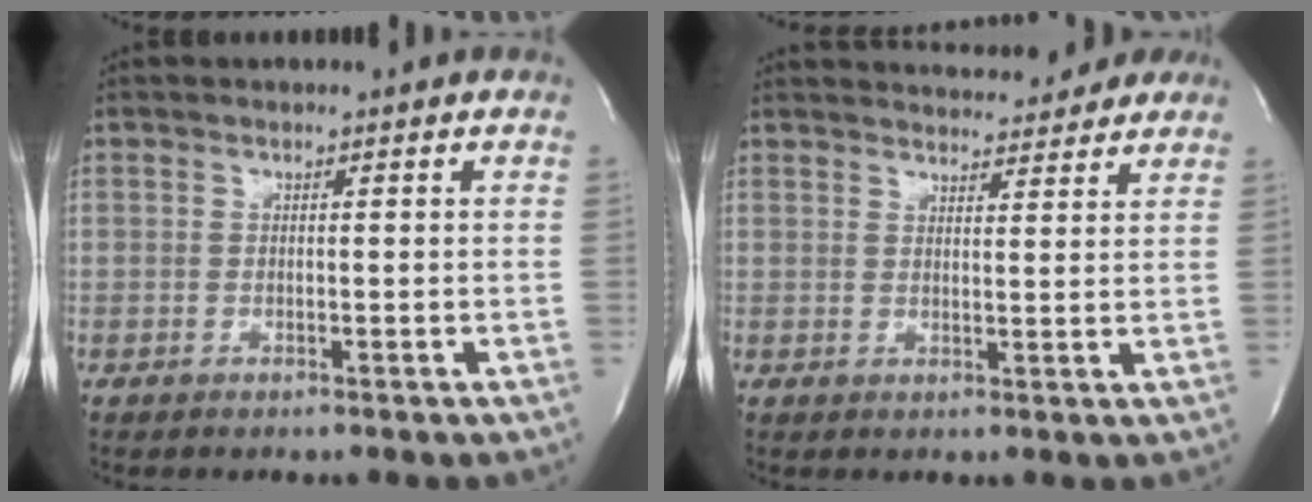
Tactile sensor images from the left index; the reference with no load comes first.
{"total": 10.2, "force": [9.7, 1.8, 2.5], "torque": [-0.031, 0.005, 0.115]}